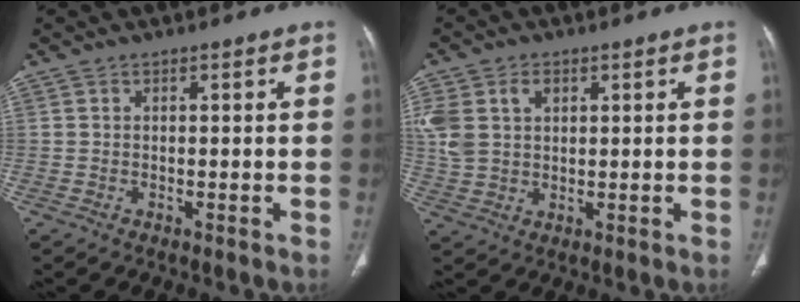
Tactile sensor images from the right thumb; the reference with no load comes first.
{"total": 9.3, "force": [3.0, 6.8, 5.6], "torque": [-0.128, 0.006, 0.067]}